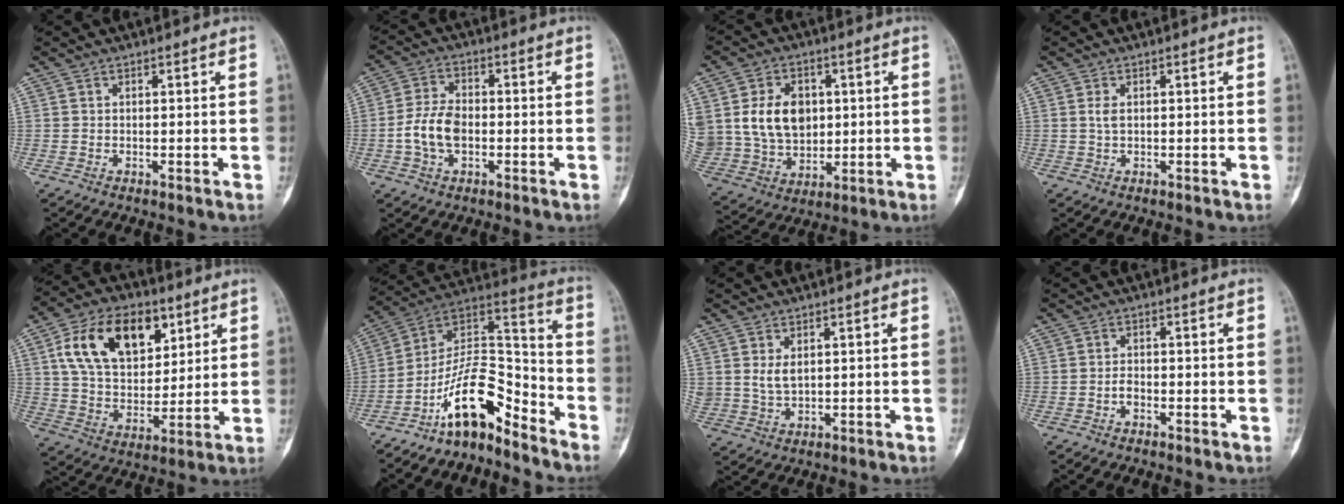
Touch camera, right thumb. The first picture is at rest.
{"total": 7.7, "force": [-1.6, 4.9, 5.8], "torque": [-0.114, 0.020, -0.034]}
{"total": 15.5, "force": [2.8, 11.8, 9.6], "torque": [-0.154, -0.002, 0.070]}
{"total": 1.4, "force": [0.2, 0.8, 1.2], "torque": [-0.022, 0.002, 0.005]}
{"total": 18.6, "force": [7.6, 11.6, 12.4], "torque": [-0.179, -0.018, 0.137]}
{"total": 14.5, "force": [-9.9, 5.6, 9.0], "torque": [-0.140, 0.111, -0.182]}
{"total": 3.6, "force": [1.2, 2.2, 2.5], "torque": [-0.039, -0.007, 0.033]}
{"total": 1.6, "force": [-0.8, 0.9, 1.0], "torque": [-0.016, 0.005, -0.017]}